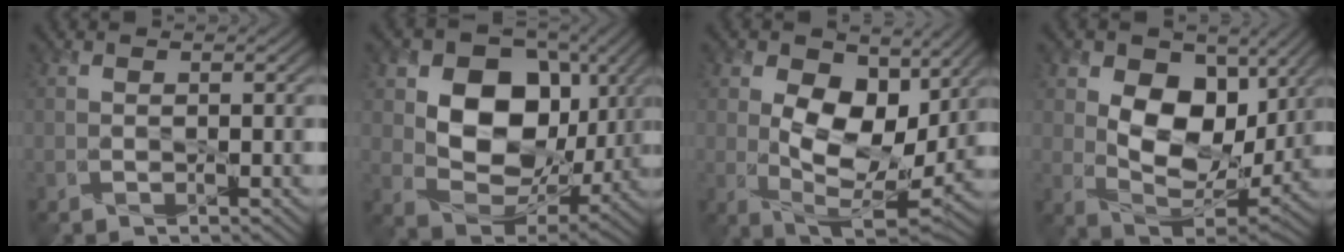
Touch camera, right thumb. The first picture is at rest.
{"total": 12.0, "force": [2.7, 9.0, 7.5], "torque": [-0.142, -0.006, 0.040]}
{"total": 10.7, "force": [2.6, 6.5, 8.1], "torque": [-0.158, -0.012, 0.043]}
{"total": 11.5, "force": [3.1, 7.7, 8.0], "torque": [-0.160, -0.009, 0.046]}